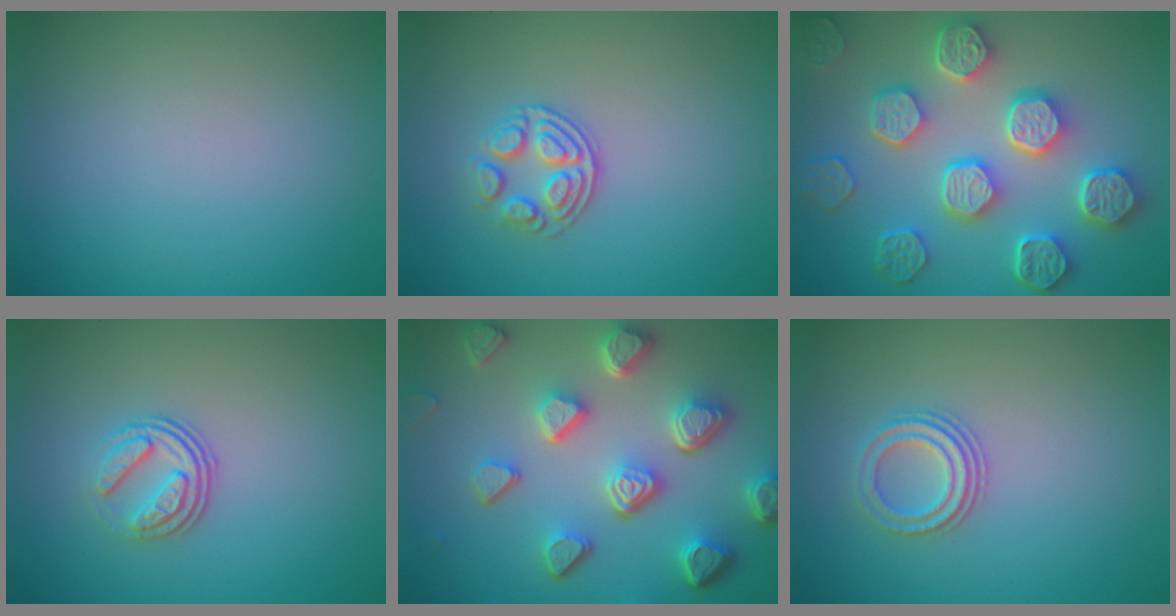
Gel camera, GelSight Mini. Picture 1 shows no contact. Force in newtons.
{"total": 2.9, "press": 2.5, "slide": 1.4}
{"total": 8.0, "press": 6.5, "slide": 4.7}
{"total": 3.3, "press": 2.3, "slide": 2.4}
{"total": 7.6, "press": 5.6, "slide": 5.2}
{"total": 2.6, "press": 2.3, "slide": 1.2}